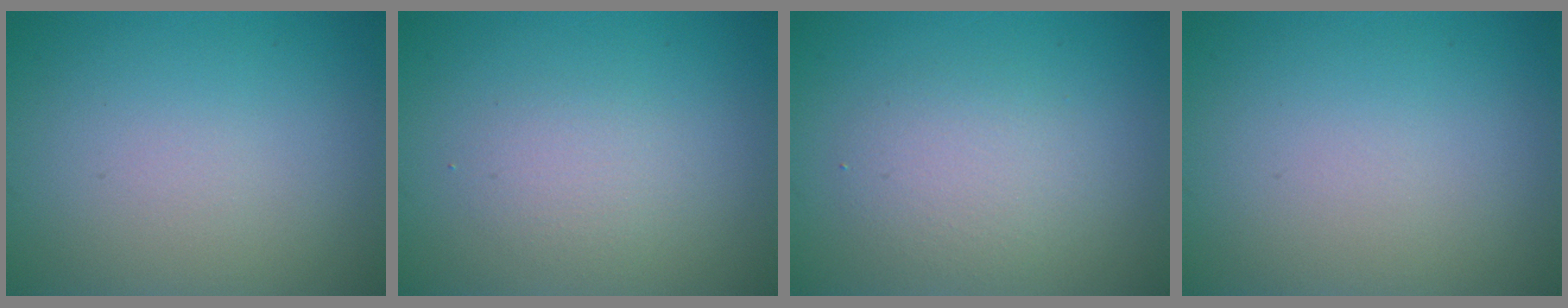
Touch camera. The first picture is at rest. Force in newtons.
{"total": 1.6, "press": 1.6, "slide": 0.1}
{"total": 2.7, "press": 2.7, "slide": 0.1}
{"total": 0.0}